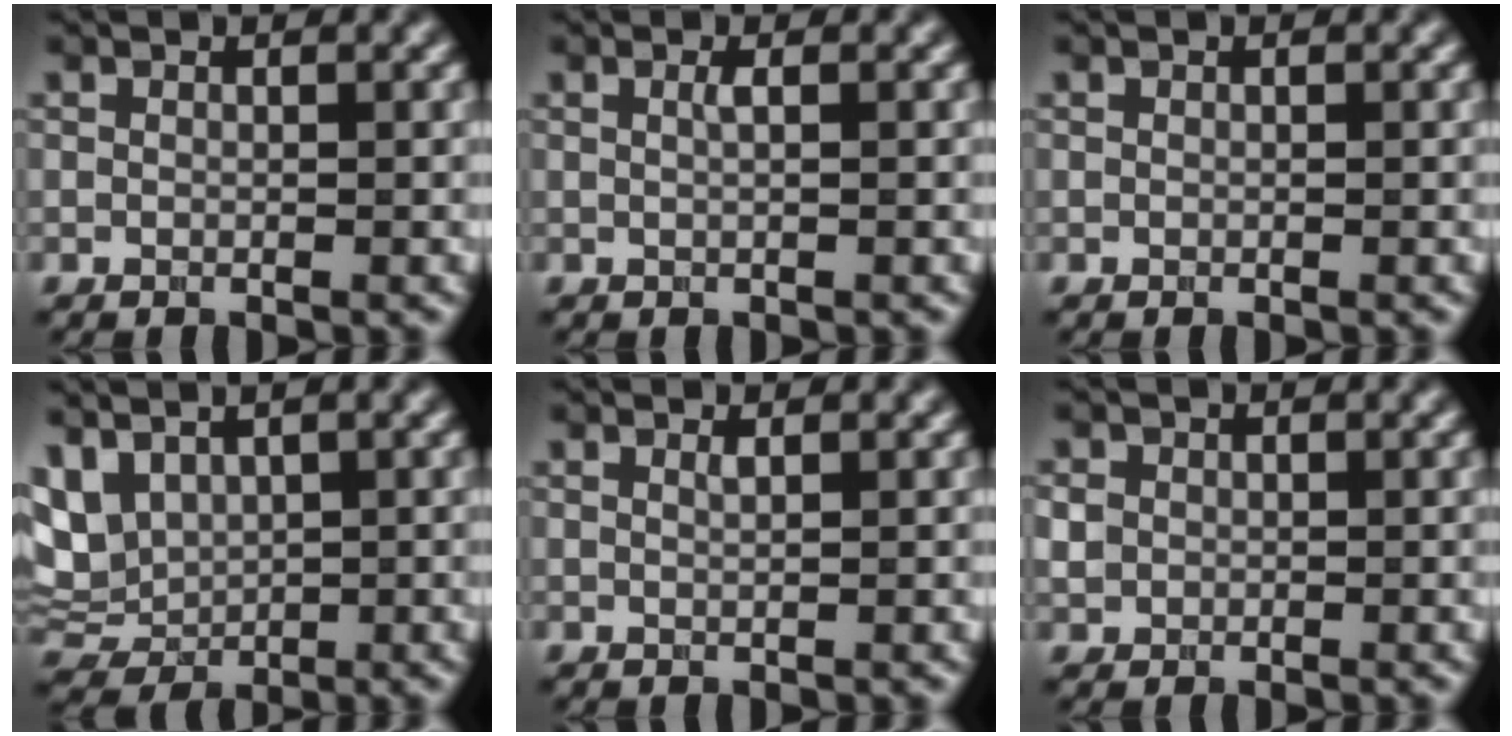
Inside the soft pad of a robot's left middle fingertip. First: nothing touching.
{"total": 0.9, "force": [0.0, 0.2, 0.9], "torque": [-0.013, 0.004, 0.000]}
{"total": 0.0}
{"total": 5.8, "force": [2.1, 3.7, 4.0], "torque": [-0.097, 0.002, 0.047]}
{"total": 0.6, "force": [0.2, 0.2, 0.5], "torque": [-0.004, -0.001, 0.005]}
{"total": 1.3, "force": [-0.1, 1.3, 0.4], "torque": [-0.005, -0.001, -0.001]}